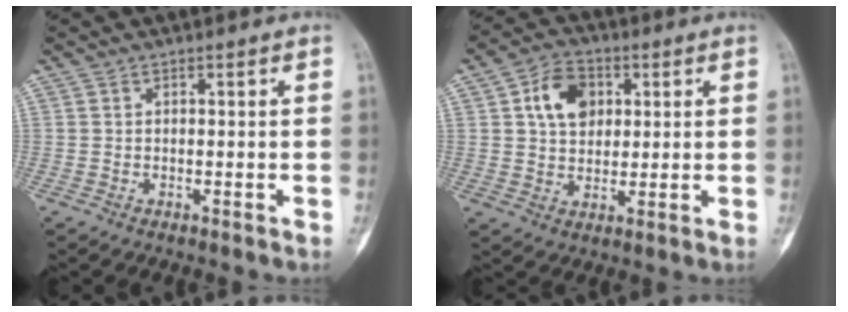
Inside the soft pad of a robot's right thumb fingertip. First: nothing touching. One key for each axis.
{"total": 9.1, "fx": 2.5, "fy": 6.6, "fz": 5.7, "tx": -0.072, "ty": -0.001, "tz": 0.040}